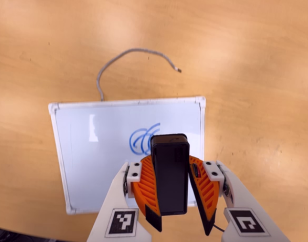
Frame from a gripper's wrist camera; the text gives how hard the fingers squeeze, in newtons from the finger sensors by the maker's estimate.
{"total": 9.1, "left": 9.4, "right": 8.7}